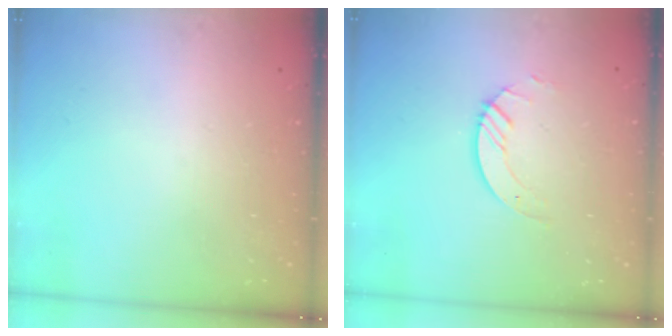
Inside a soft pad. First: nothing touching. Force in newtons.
{"total": 3.1, "press": 3.0, "slide": 0.3}